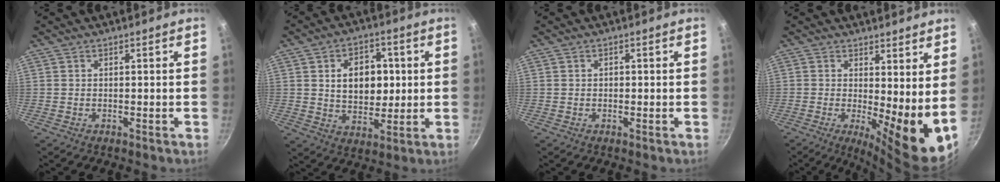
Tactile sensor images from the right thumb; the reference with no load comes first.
{"total": 11.7, "force": [1.9, 8.4, 7.9], "torque": [-0.080, -0.005, 0.033]}
{"total": 0.7, "force": [0.0, 0.6, 0.4], "torque": [-0.002, 0.004, 0.000]}
{"total": 10.4, "force": [0.8, 3.1, 9.9], "torque": [-0.122, -0.027, 0.012]}